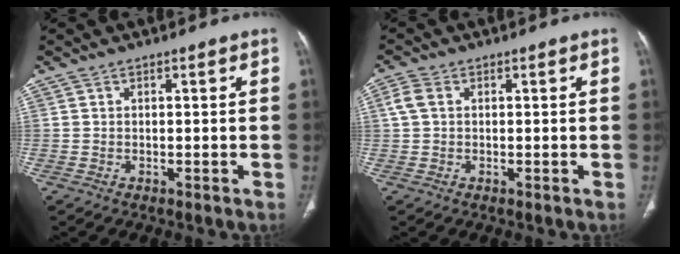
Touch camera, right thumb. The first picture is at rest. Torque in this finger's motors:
{"motor_torque": [-0.24, 0.34, 0.49, 0.02, 0.02]}